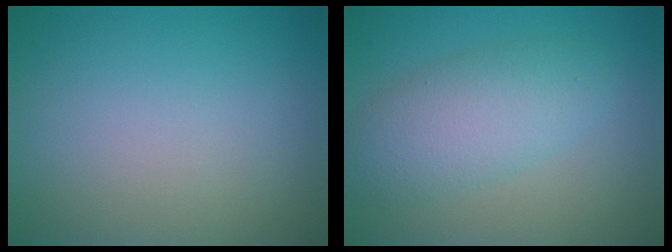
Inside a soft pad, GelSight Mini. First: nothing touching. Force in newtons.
{"total": 4.9, "press": 4.9, "slide": 0.2}